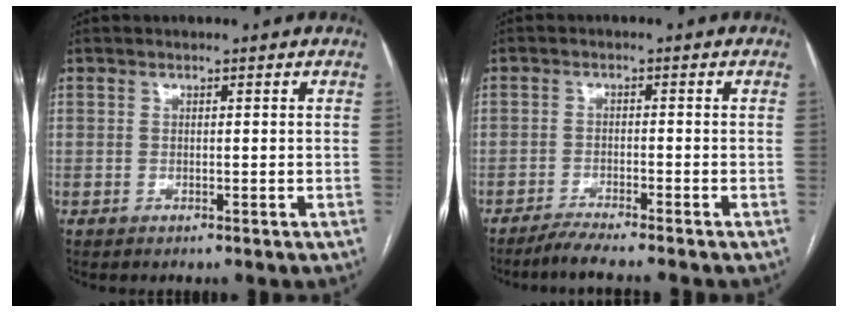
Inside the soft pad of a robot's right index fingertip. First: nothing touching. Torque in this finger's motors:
{"motor_torque": [-0.02, -0.02, -0.06, 0.00]}